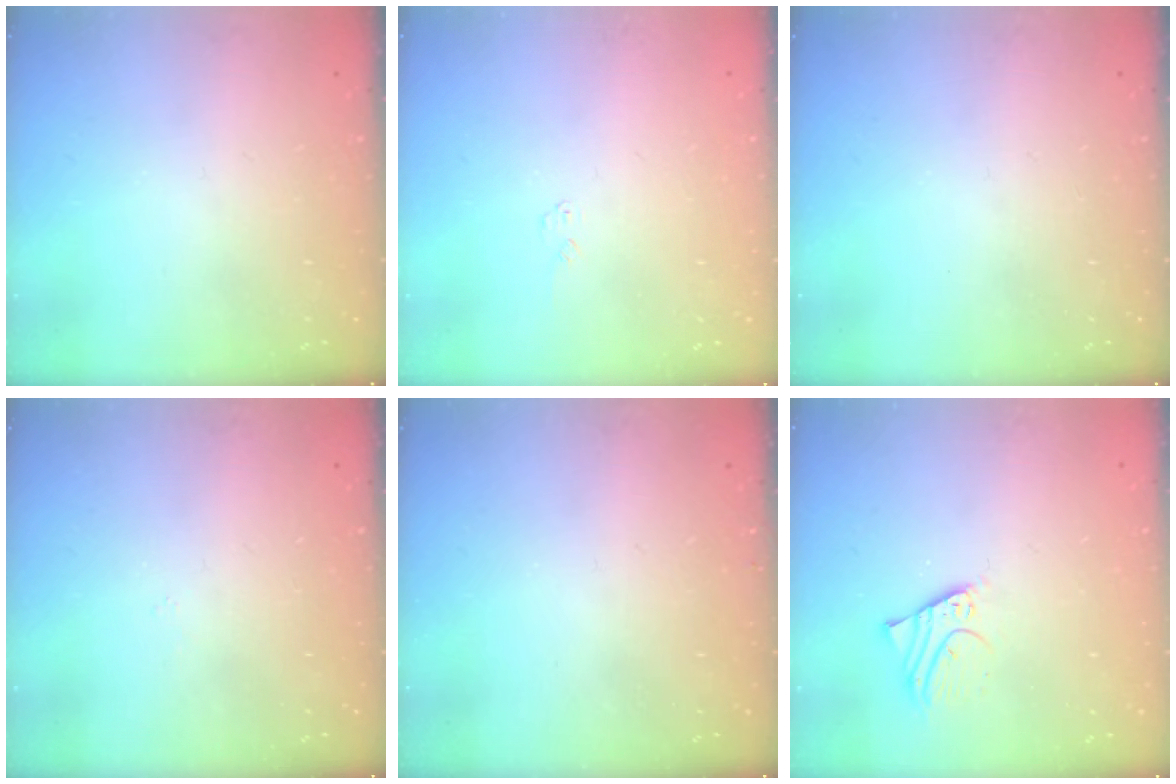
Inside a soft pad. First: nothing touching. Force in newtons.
{"total": 3.7, "press": 3.7, "slide": 0.2}
{"total": 0.0}
{"total": 3.0, "press": 3.0, "slide": 0.1}
{"total": 3.7, "press": 3.7, "slide": 0.6}
{"total": 2.4, "press": 2.4, "slide": 0.1}